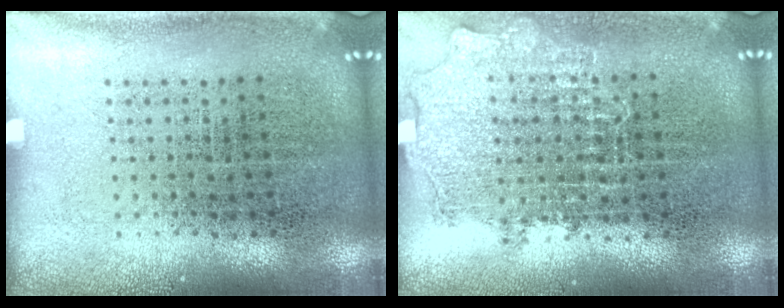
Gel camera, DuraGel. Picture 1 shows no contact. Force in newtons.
{"total": 0.9, "press": 0.9, "slide": 0.2}